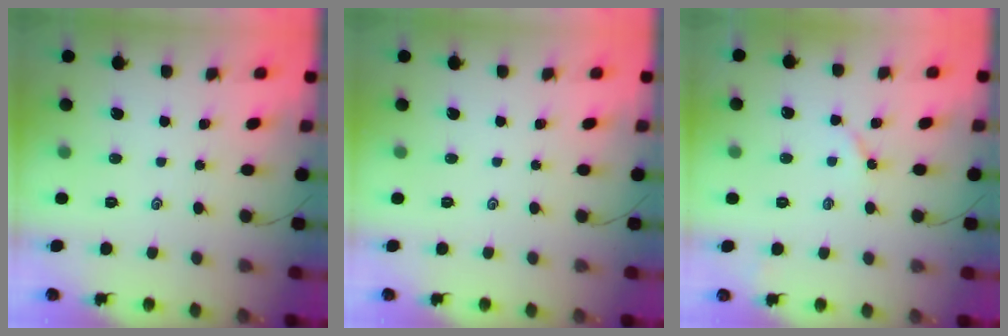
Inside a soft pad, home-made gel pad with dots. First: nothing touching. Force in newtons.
{"total": 0.0}
{"total": 2.3, "press": 2.3, "slide": 0.3}